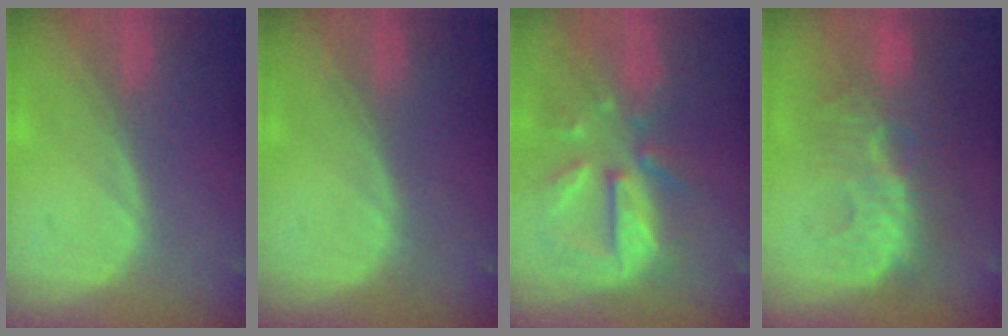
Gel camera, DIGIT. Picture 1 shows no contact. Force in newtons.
{"total": 0.0}
{"total": 10.6, "press": 9.4, "slide": 4.9}
{"total": 9.6, "press": 9.3, "slide": 2.2}